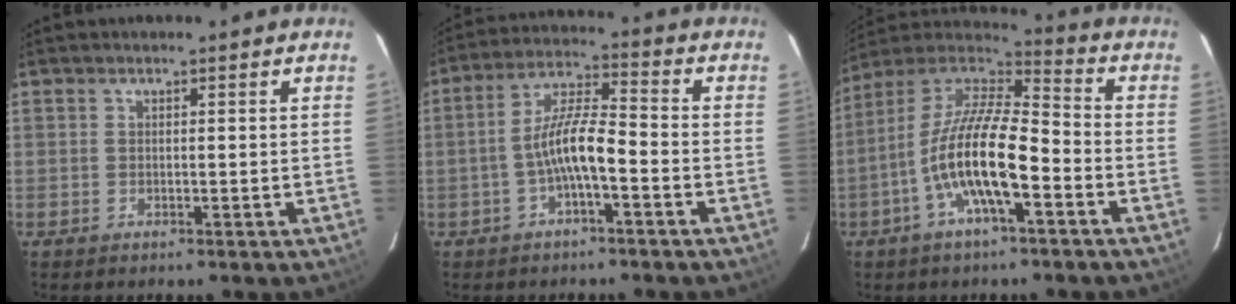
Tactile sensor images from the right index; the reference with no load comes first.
{"total": 7.7, "force": [-2.9, 1.5, 7.0], "torque": [-0.146, 0.015, -0.053]}
{"total": 15.7, "force": [-5.7, 4.4, 14.0], "torque": [-0.267, -0.006, -0.114]}